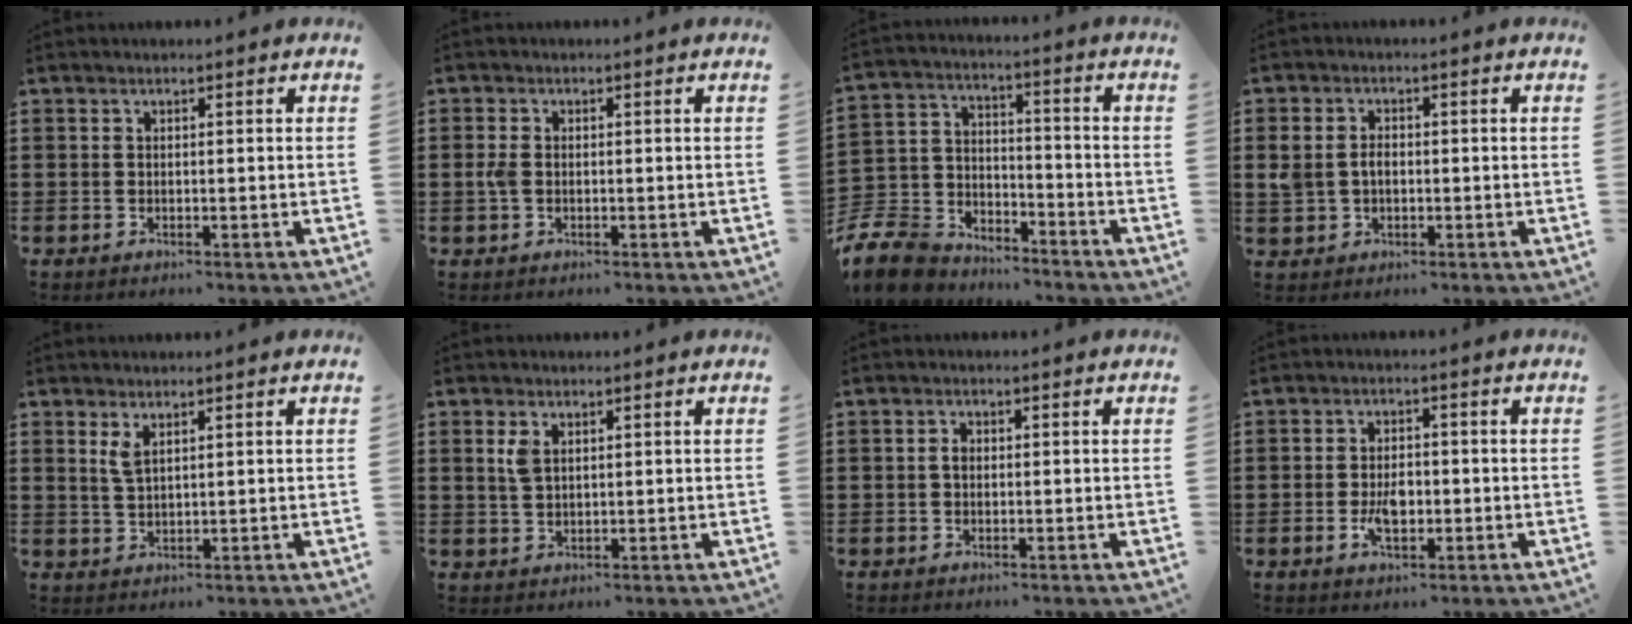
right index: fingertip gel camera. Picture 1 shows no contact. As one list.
[{"total": 1.8, "force": [-0.1, 1.2, 1.4], "torque": [-0.042, 0.000, -0.008]}, {"total": 9.3, "force": [-8.5, 3.3, 1.8], "torque": [-0.070, 0.014, -0.175]}, {"total": 2.8, "force": [-0.1, 2.2, 1.7], "torque": [-0.044, 0.007, -0.006]}, {"total": 2.6, "force": [1.4, 0.9, 2.0], "torque": [-0.043, 0.003, 0.025]}, {"total": 2.5, "force": [1.0, 1.4, 1.9], "torque": [-0.043, 0.005, 0.017]}, {"total": 1.4, "force": [-0.1, 0.8, 1.1], "torque": [-0.021, 0.004, -0.002]}, {"total": 4.2, "force": [-0.9, 2.4, 3.3], "torque": [-0.066, 0.004, -0.017]}]